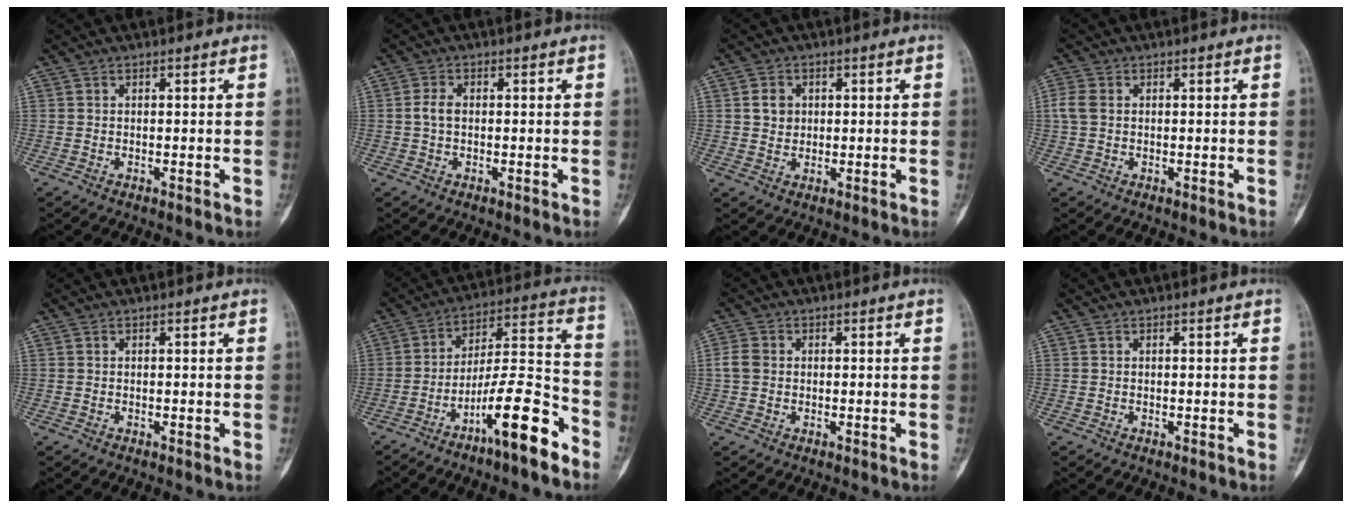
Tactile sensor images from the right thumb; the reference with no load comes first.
{"total": 2.6, "force": [0.0, 1.6, 2.0], "torque": [-0.042, 0.005, -0.002]}
{"total": 3.6, "force": [0.8, 3.1, 1.6], "torque": [-0.010, 0.000, 0.014]}
{"total": 3.1, "force": [0.4, 2.3, 2.1], "torque": [-0.059, 0.005, 0.004]}
{"total": 0.0}
{"total": 15.1, "force": [-9.1, 2.7, 11.8], "torque": [-0.200, 0.076, -0.154]}
{"total": 3.1, "force": [0.1, 2.6, 1.7], "torque": [-0.037, 0.007, -0.003]}
{"total": 0.0}